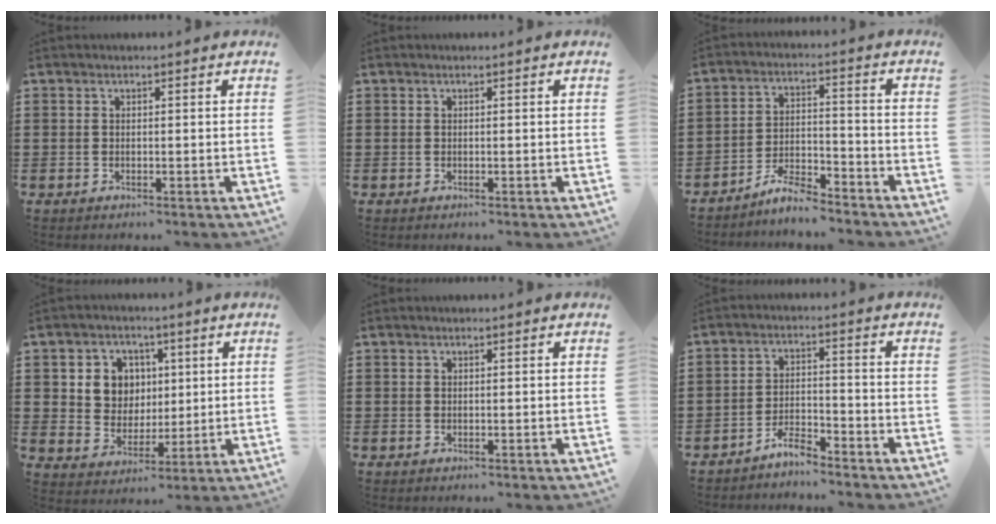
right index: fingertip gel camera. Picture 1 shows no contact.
{"total": 0.0}
{"total": 5.6, "force": [-5.2, 0.8, 1.9], "torque": [-0.048, 0.004, -0.103]}
{"total": 6.5, "force": [1.7, 6.0, 1.6], "torque": [-0.057, 0.013, 0.029]}
{"total": 0.0}
{"total": 3.9, "force": [-3.7, 0.6, 0.9], "torque": [-0.021, 0.010, -0.075]}